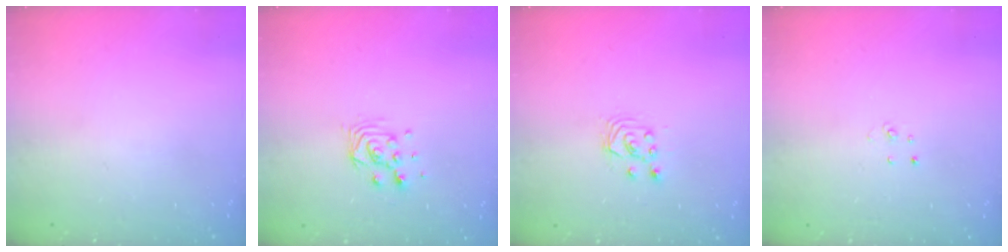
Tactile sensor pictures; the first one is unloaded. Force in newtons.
{"total": 7.0, "press": 7.0, "slide": 0.5}
{"total": 2.9, "press": 2.9, "slide": 0.2}
{"total": 2.7, "press": 2.7, "slide": 0.3}